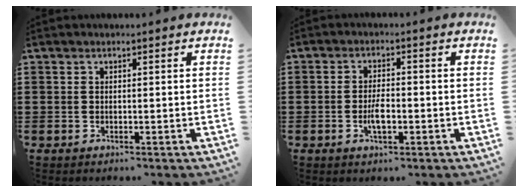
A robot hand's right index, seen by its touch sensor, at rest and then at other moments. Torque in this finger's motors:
{"motor_torque": [1.42, 0.72, 0.23, 0.09]}